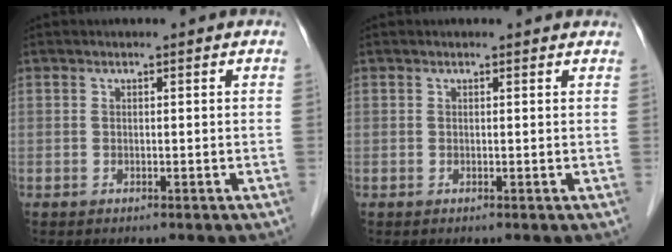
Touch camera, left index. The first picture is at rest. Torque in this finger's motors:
{"motor_torque": [0.36, -0.47, 0.02, 0.02]}